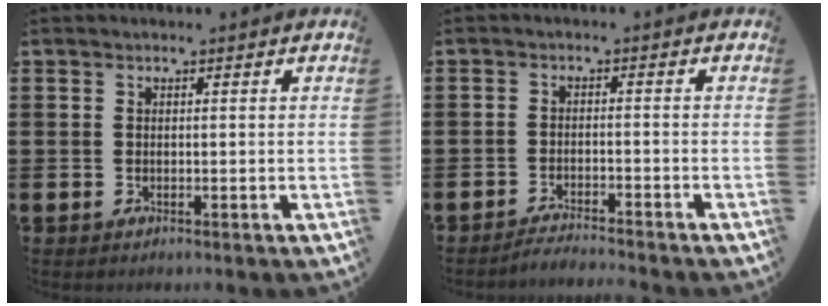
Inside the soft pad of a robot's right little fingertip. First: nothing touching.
{"total": 2.1, "force": [-2.1, -0.2, 0.2], "torque": [-0.004, 0.005, -0.042]}